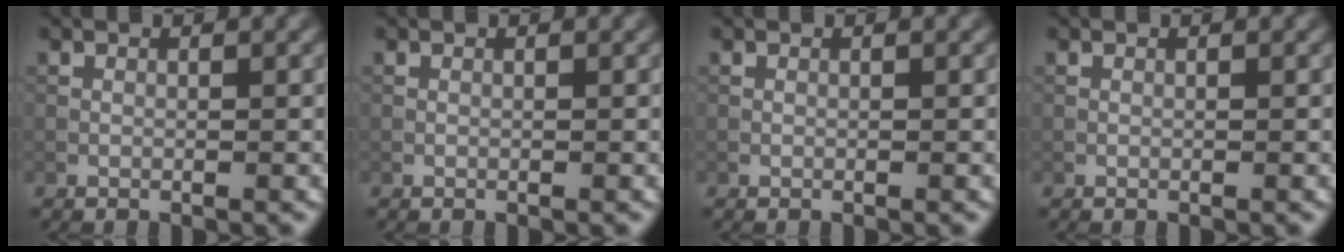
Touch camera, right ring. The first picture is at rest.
{"total": 0.0}
{"total": 0.0}
{"total": 0.0}